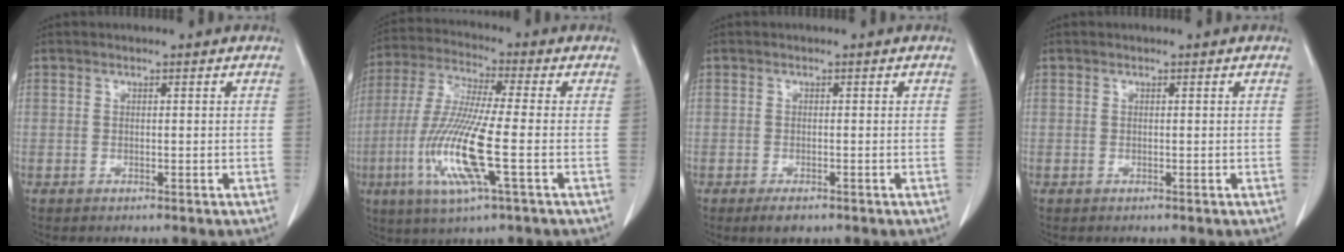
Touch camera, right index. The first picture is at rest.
{"total": 13.7, "force": [-3.7, 0.7, 13.2], "torque": [-0.281, -0.017, -0.078]}
{"total": 2.2, "force": [-1.5, 0.9, 1.4], "torque": [-0.027, -0.003, -0.019]}
{"total": 0.0}